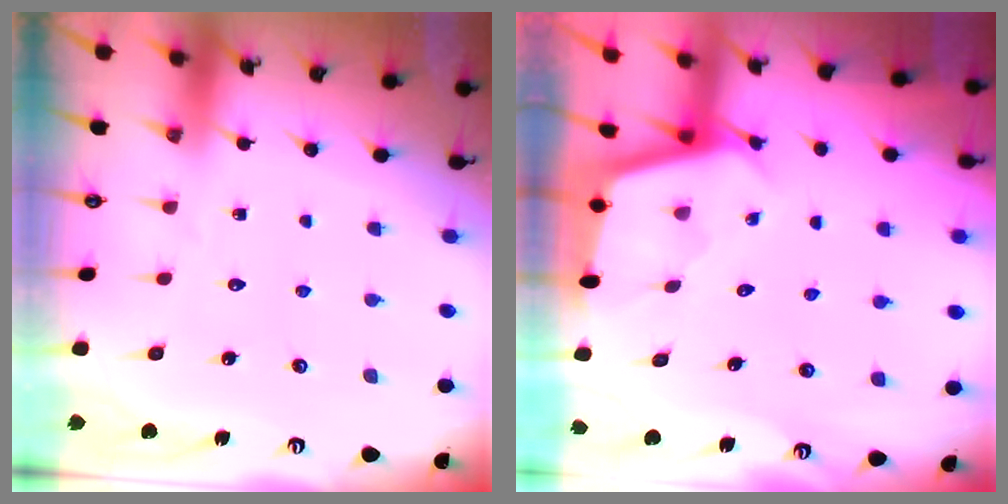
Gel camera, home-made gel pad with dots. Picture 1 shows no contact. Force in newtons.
{"total": 2.4, "press": 2.4, "slide": 0.1}